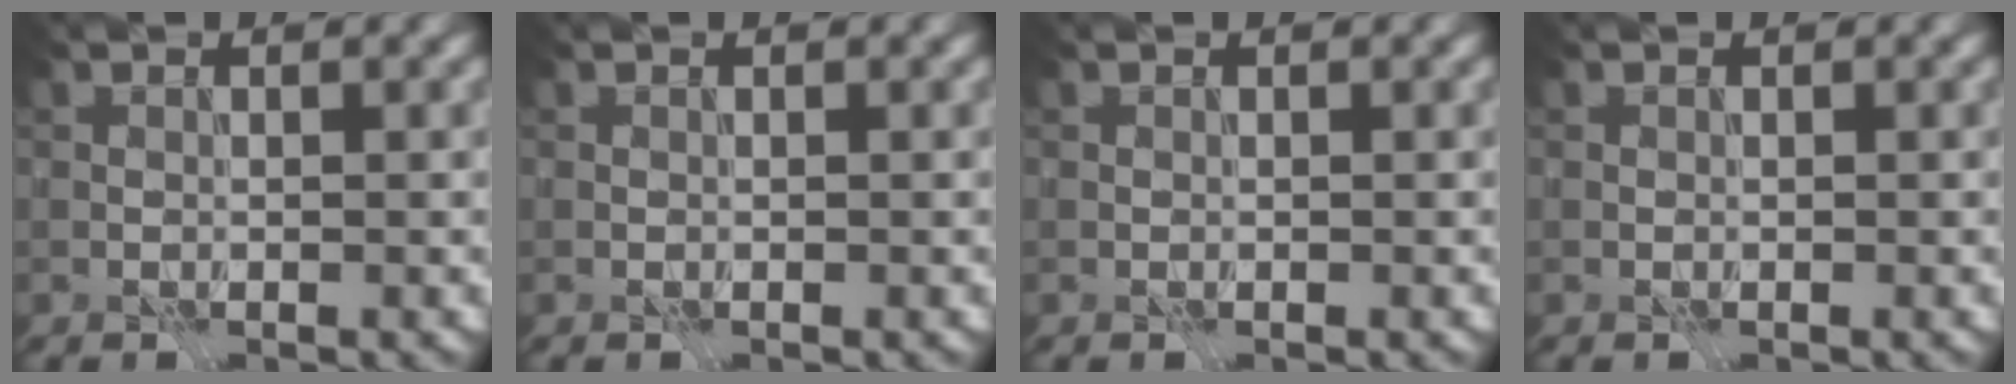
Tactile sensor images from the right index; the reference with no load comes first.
{"total": 0.0}
{"total": 0.0}
{"total": 0.0}